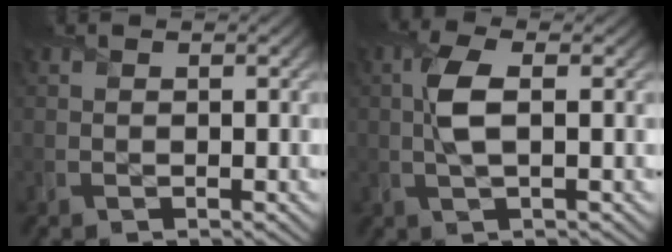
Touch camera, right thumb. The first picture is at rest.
{"total": 4.2, "force": [0.3, 1.3, 3.9], "torque": [-0.091, 0.007, 0.005]}